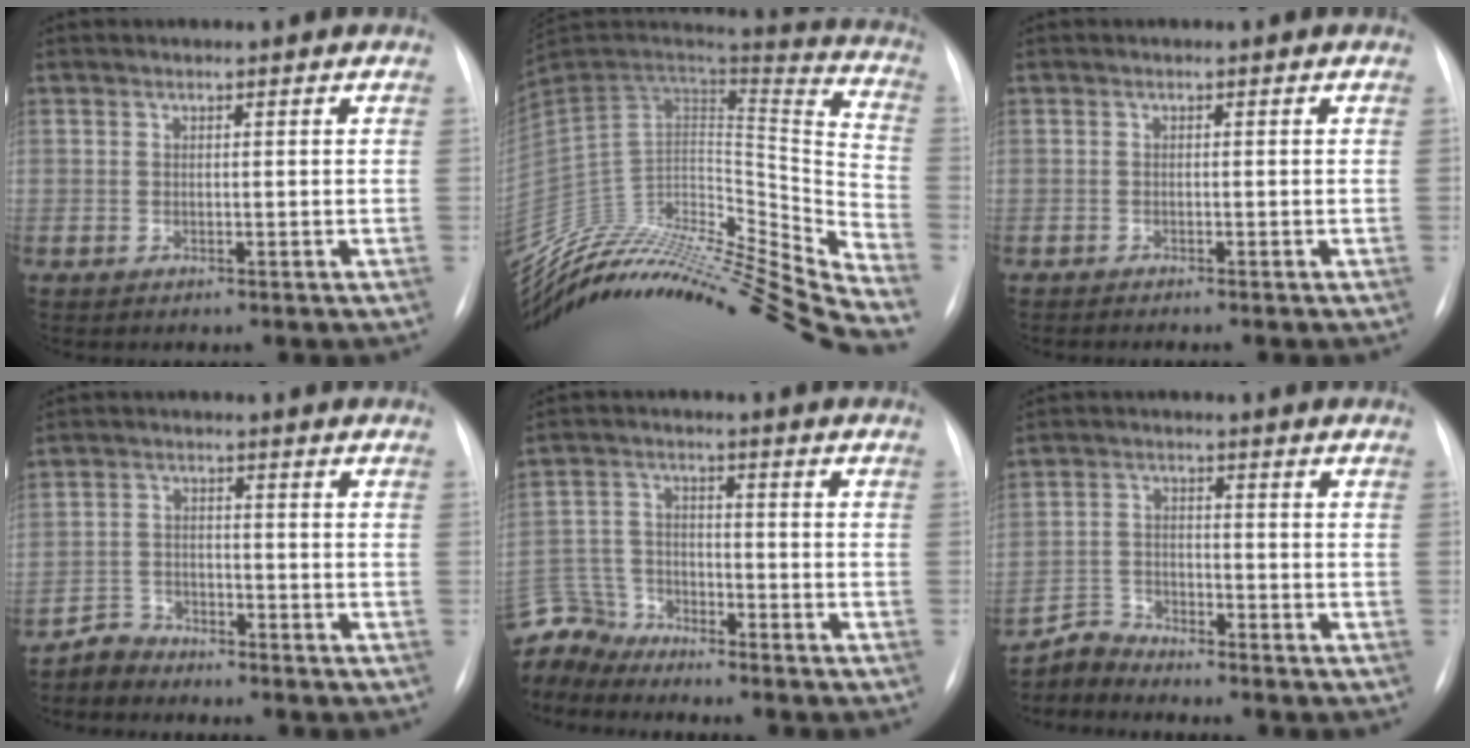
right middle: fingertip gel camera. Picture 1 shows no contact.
{"total": 36.0, "force": [-32.3, 3.0, 15.6], "torque": [-0.195, -0.025, -0.489]}
{"total": 1.8, "force": [-1.5, -0.1, 0.9], "torque": [-0.007, -0.001, -0.018]}
{"total": 3.4, "force": [-3.1, 1.1, -0.9], "torque": [0.022, -0.004, -0.061]}
{"total": 9.8, "force": [-9.4, 2.8, 0.6], "torque": [-0.027, 0.016, -0.186]}
{"total": 3.9, "force": [-3.7, 0.0, -1.2], "torque": [0.026, -0.009, -0.072]}